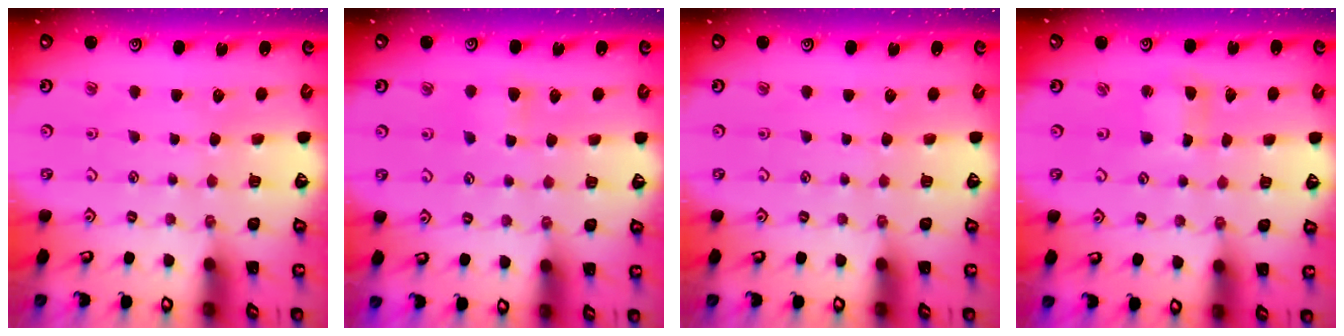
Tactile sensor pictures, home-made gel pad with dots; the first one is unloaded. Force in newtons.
{"total": 4.8, "press": 4.7, "slide": 1.0}
{"total": 0.0}
{"total": 2.2, "press": 2.2, "slide": 0.4}